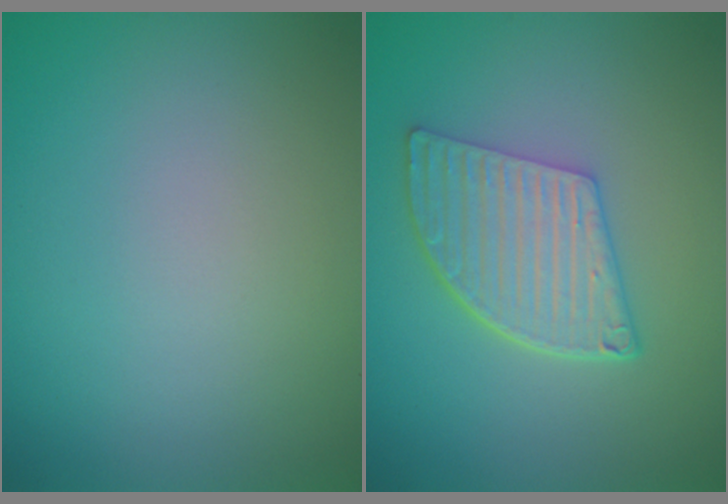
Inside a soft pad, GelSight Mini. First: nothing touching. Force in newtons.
{"total": 5.6, "press": 4.2, "slide": 3.7}